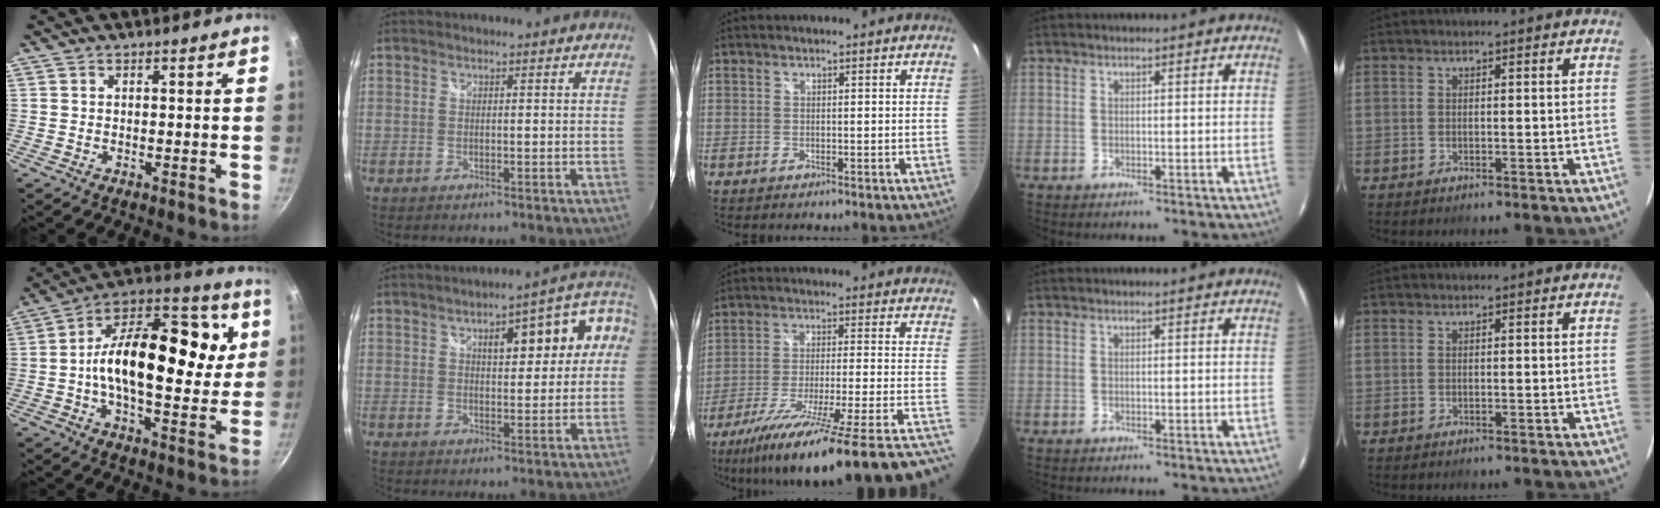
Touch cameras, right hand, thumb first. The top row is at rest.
{"thumb": {"total": 24.2, "force": [3.3, 13.3, 20.0], "torque": [-0.296, 0.015, 0.026]}, "index": {"total": 10.9, "force": [2.0, 4.5, 9.7], "torque": [-0.125, 0.040, 0.040]}, "middle": {"total": 31.3, "force": [-25.0, -0.1, 18.8], "torque": [-0.247, -0.098, -0.365]}}